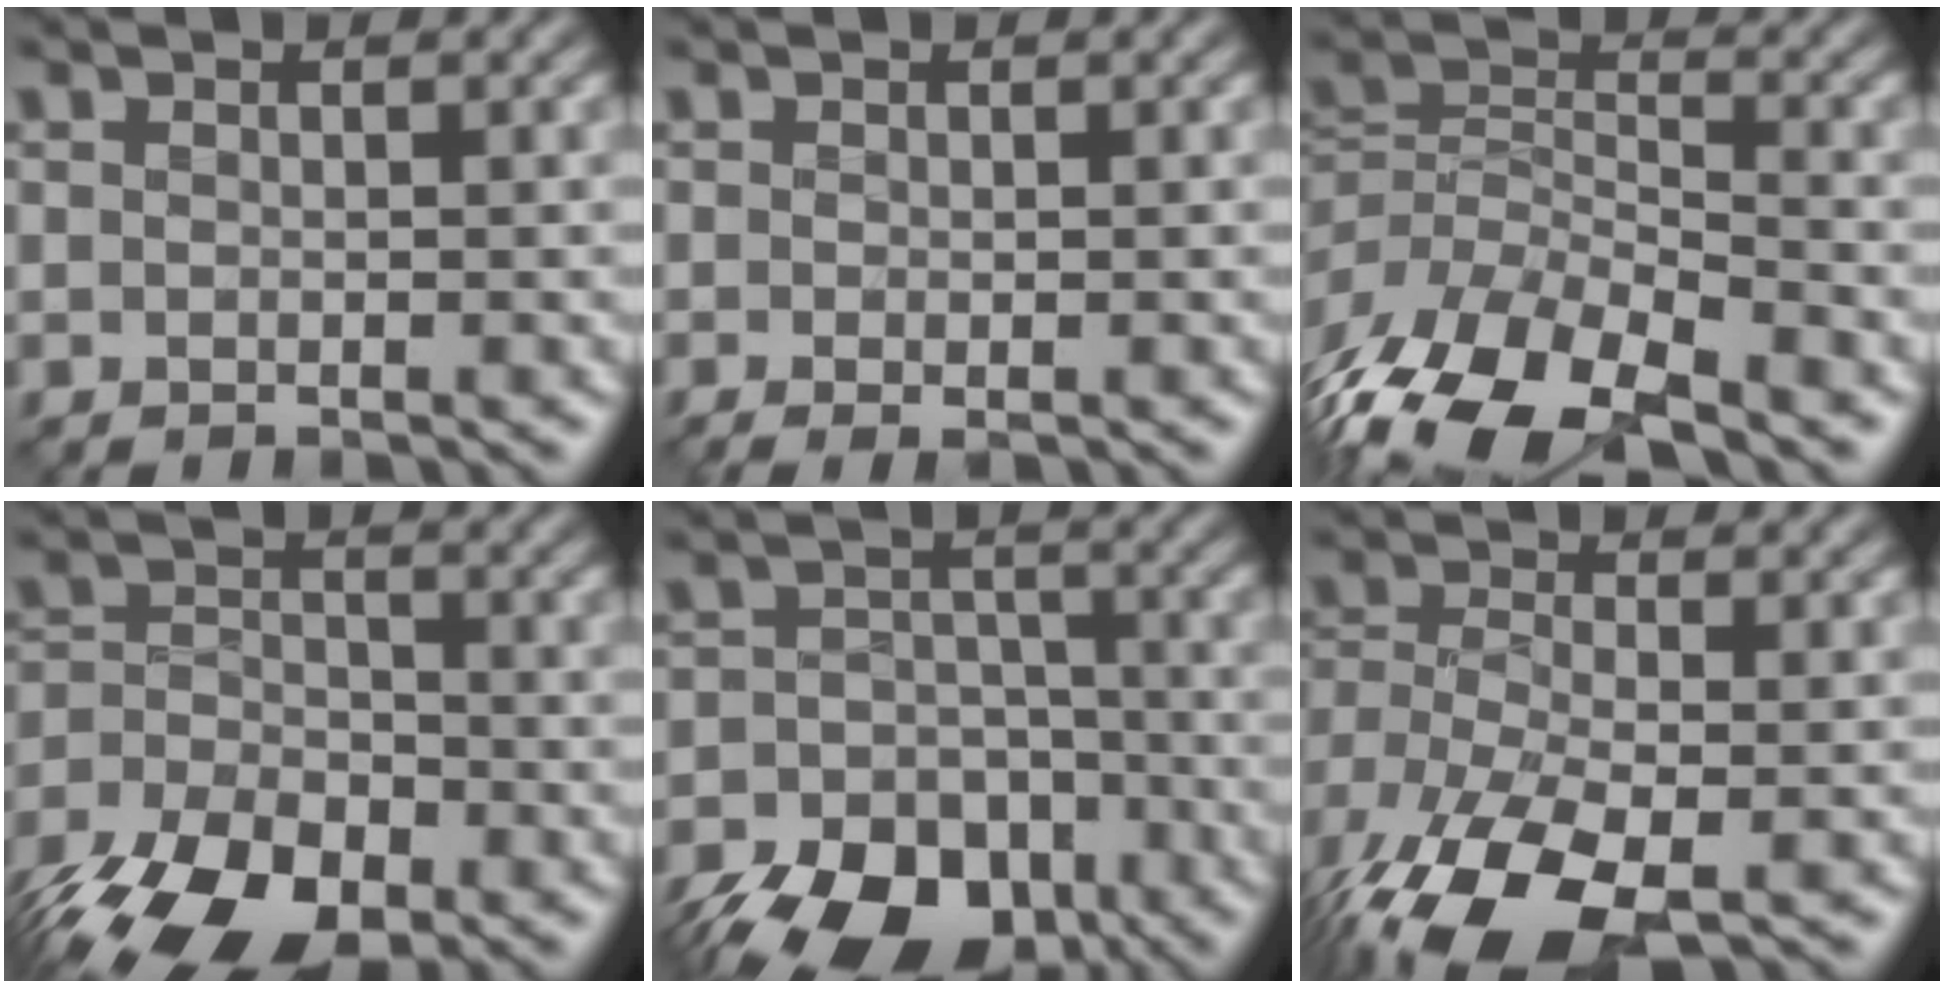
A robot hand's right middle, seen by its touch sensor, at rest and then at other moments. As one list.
[{"total": 1.1, "force": [-0.3, 0.5, 1.0], "torque": [-0.023, -0.006, -0.004]}, {"total": 10.5, "force": [-6.5, 4.4, 6.9], "torque": [-0.144, -0.015, -0.124]}, {"total": 13.6, "force": [-9.7, 6.7, 6.8], "torque": [-0.132, -0.033, -0.156]}, {"total": 13.7, "force": [-9.7, 8.1, 5.3], "torque": [-0.105, -0.028, -0.152]}, {"total": 11.0, "force": [-5.8, 5.5, 7.6], "torque": [-0.169, -0.029, -0.098]}]